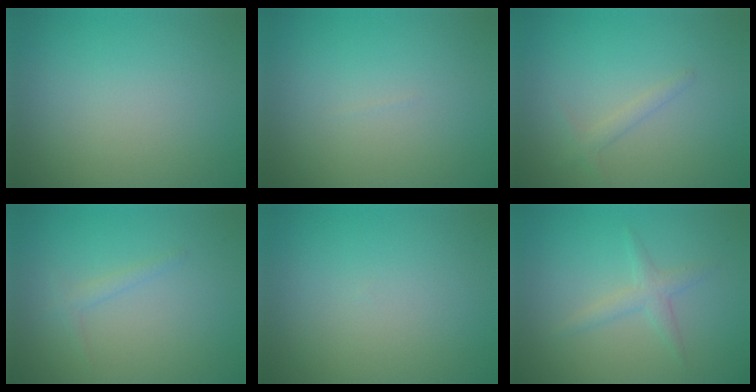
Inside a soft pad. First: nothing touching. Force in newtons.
{"total": 0.0}
{"total": 1.0, "press": 1.0, "slide": 0.0}
{"total": 1.0, "press": 1.0, "slide": 0.1}
{"total": 0.0}
{"total": 1.8, "press": 1.8, "slide": 0.1}